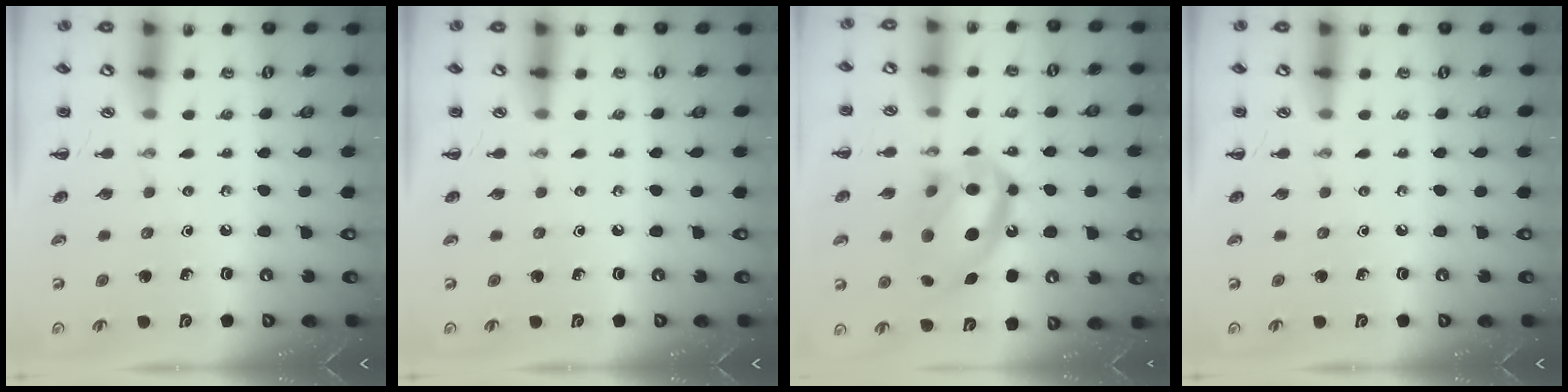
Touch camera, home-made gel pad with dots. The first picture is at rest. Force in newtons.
{"total": 0.0}
{"total": 16.8, "press": 16.4, "slide": 3.5}
{"total": 0.0}